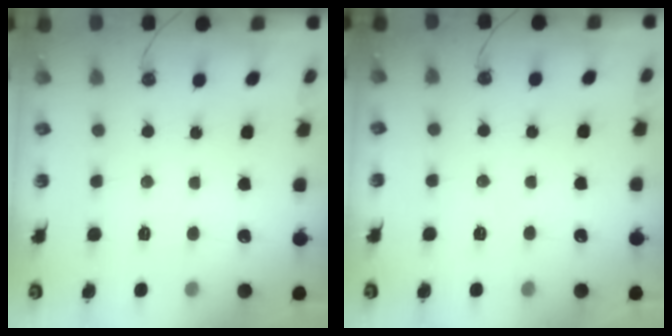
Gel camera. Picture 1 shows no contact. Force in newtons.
{"total": 5.7, "press": 3.8, "slide": 4.2}